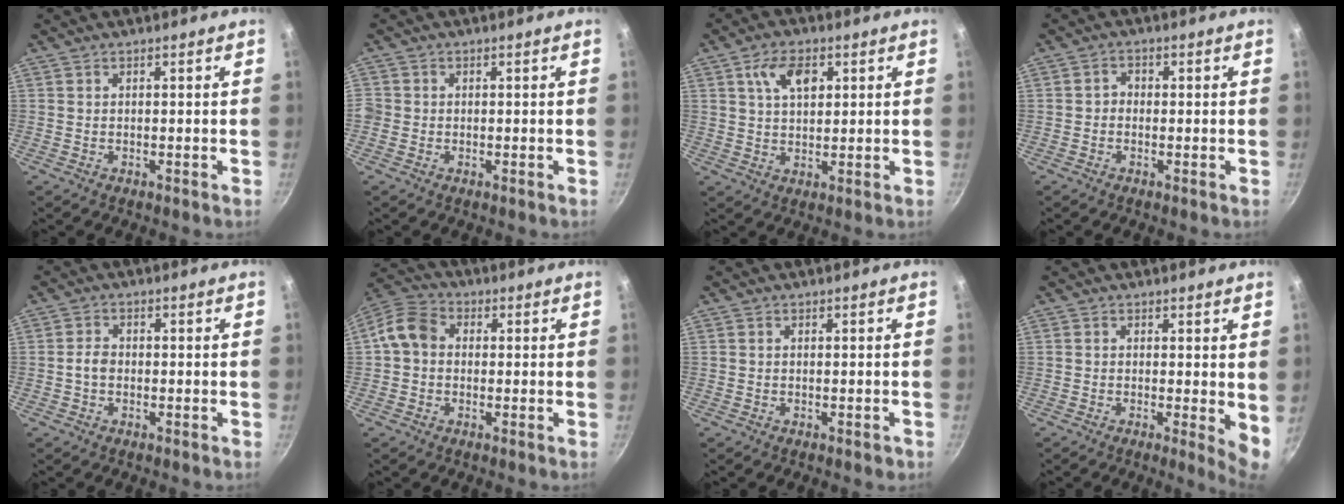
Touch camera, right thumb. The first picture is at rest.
{"total": 1.9, "force": [-0.4, 1.8, 0.5], "torque": [-0.007, 0.002, -0.012]}
{"total": 7.2, "force": [2.6, 4.2, 5.2], "torque": [-0.078, -0.003, 0.043]}
{"total": 1.9, "force": [-0.4, 1.7, 0.9], "torque": [-0.011, 0.010, -0.011]}
{"total": 2.5, "force": [-0.5, 1.9, 1.6], "torque": [-0.027, 0.014, -0.012]}
{"total": 7.6, "force": [0.2, 6.2, 4.3], "torque": [-0.068, 0.023, -0.017]}
{"total": 0.9, "force": [-0.4, 0.5, 0.7], "torque": [-0.009, 0.003, -0.006]}
{"total": 4.9, "force": [0.2, 1.4, 4.7], "torque": [-0.064, -0.014, 0.000]}